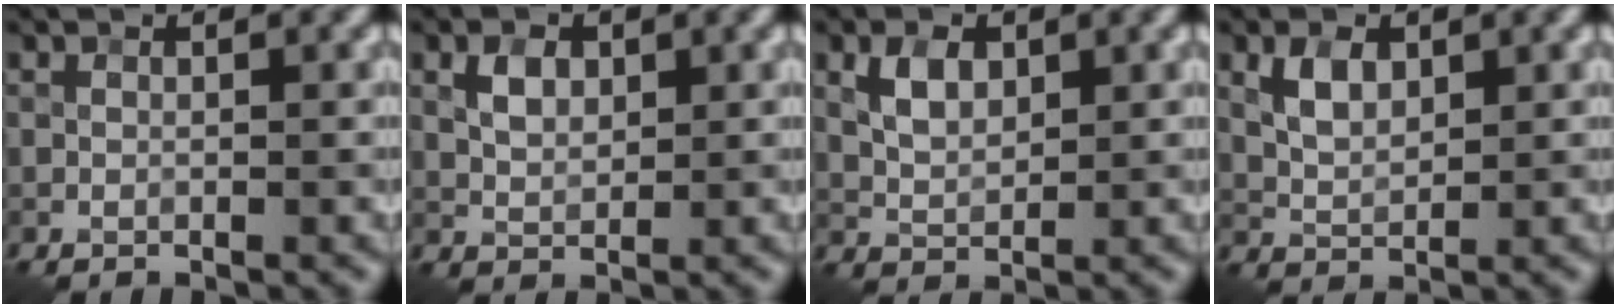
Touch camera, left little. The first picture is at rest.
{"total": 2.3, "force": [0.8, 1.5, 1.5], "torque": [-0.028, 0.001, 0.014]}
{"total": 2.9, "force": [1.0, 1.8, 2.0], "torque": [-0.041, 0.001, 0.020]}
{"total": 2.9, "force": [1.1, 1.7, 2.0], "torque": [-0.042, 0.000, 0.022]}